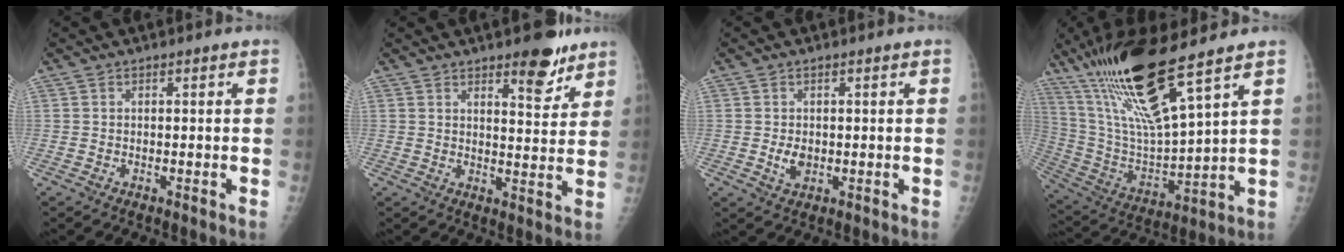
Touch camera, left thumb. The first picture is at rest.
{"total": 7.7, "force": [5.4, 2.7, 4.8], "torque": [-0.043, -0.036, 0.073]}
{"total": 2.9, "force": [-0.1, 2.0, 2.2], "torque": [-0.032, -0.005, 0.005]}
{"total": 21.4, "force": [13.6, 3.1, 16.2], "torque": [-0.306, -0.059, 0.260]}